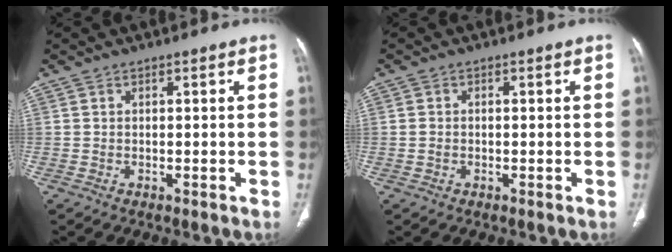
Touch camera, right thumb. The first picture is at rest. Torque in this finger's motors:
{"motor_torque": [-0.17, -0.44, -0.43, 0.27, 0.08]}